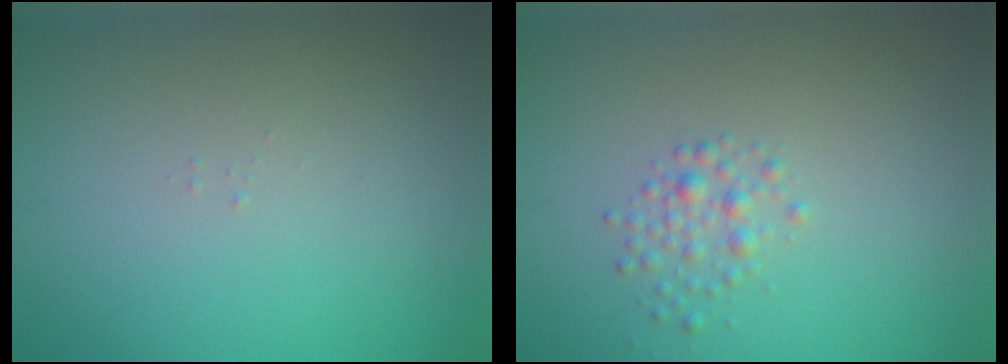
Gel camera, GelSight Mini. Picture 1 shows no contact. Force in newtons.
{"total": 1.6, "press": 1.6, "slide": 0.1}